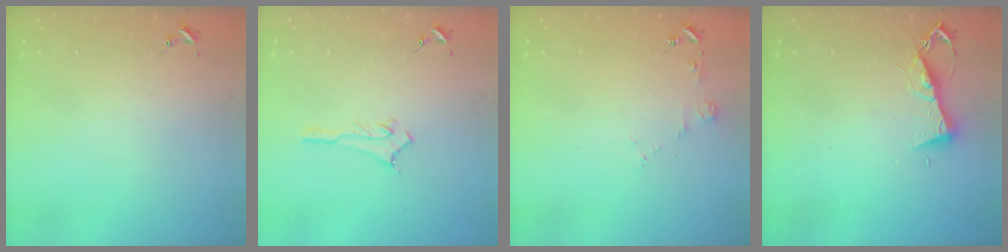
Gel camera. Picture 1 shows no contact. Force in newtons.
{"total": 2.9, "press": 2.9, "slide": 0.3}
{"total": 4.0, "press": 3.9, "slide": 0.5}
{"total": 7.2, "press": 7.1, "slide": 0.7}